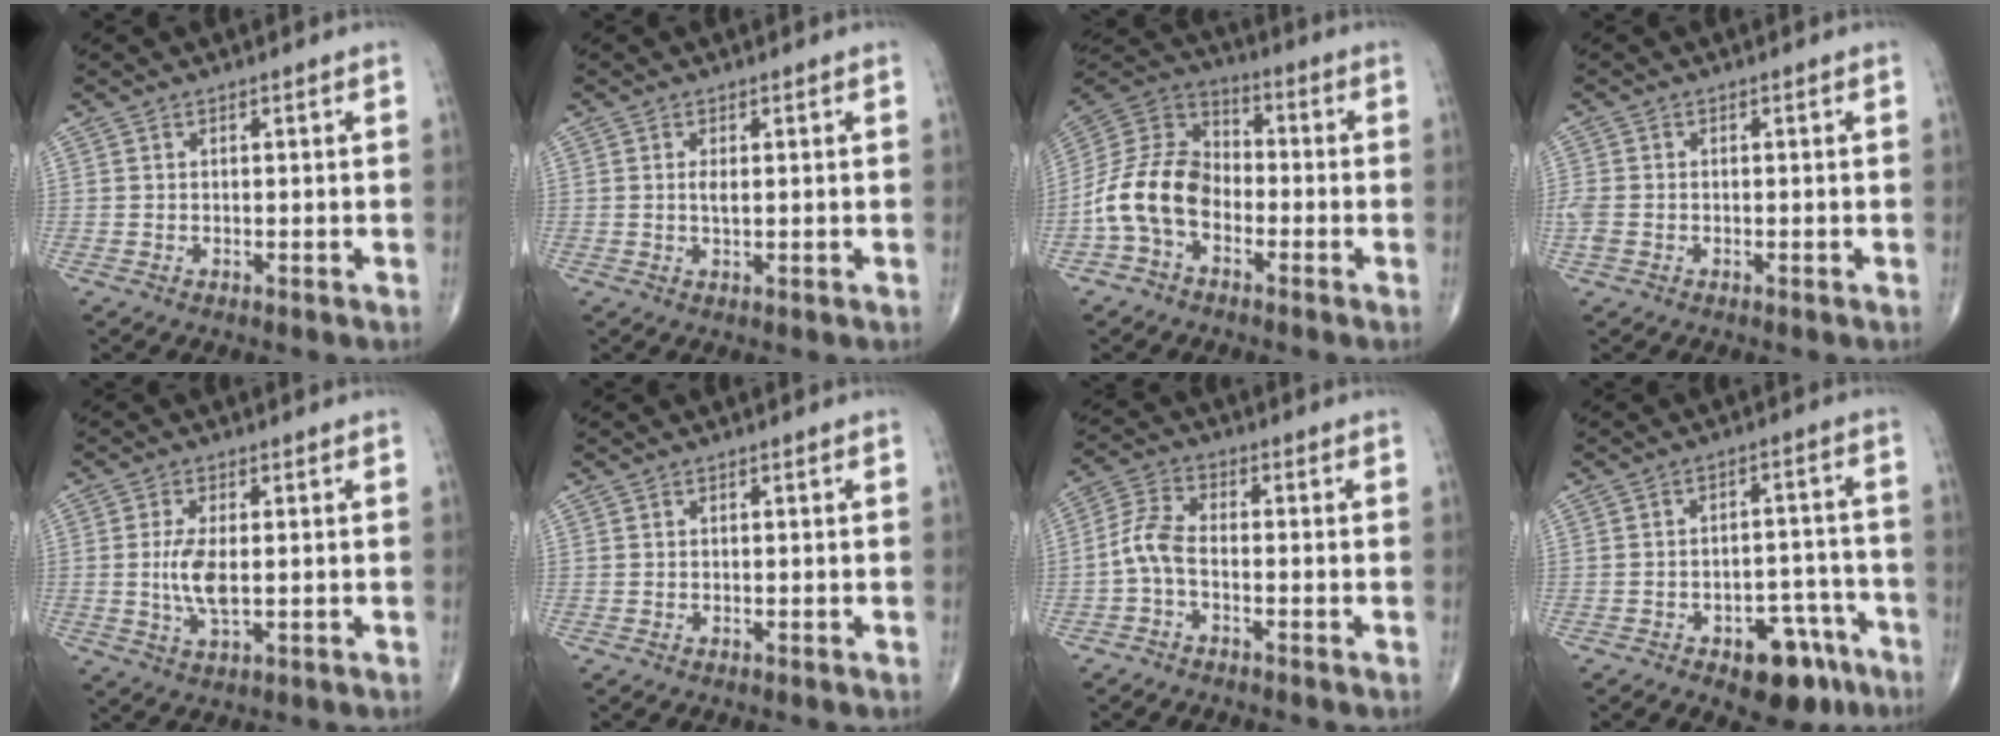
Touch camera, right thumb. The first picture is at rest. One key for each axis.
{"total": 1.6, "fx": 0.3, "fy": 0.5, "fz": 1.5, "tx": -0.032, "ty": -0.003, "tz": 0.007}
{"total": 13.1, "fx": -4.2, "fy": 9.0, "fz": 8.5, "tx": -0.155, "ty": 0.051, "tz": -0.093}
{"total": 2.7, "fx": -0.7, "fy": 1.9, "fz": 1.7, "tx": -0.055, "ty": 0.000, "tz": -0.014}
{"total": 5.9, "fx": 0.0, "fy": 2.3, "fz": 5.5, "tx": -0.116, "ty": -0.011, "tz": 0.001}
{"total": 0.0}
{"total": 5.5, "fx": -1.7, "fy": 2.6, "fz": 4.5, "tx": -0.101, "ty": 0.022, "tz": -0.045}
{"total": 10.7, "fx": -6.1, "fy": 5.8, "fz": 6.6, "tx": -0.053, "ty": 0.049, "tz": -0.078}